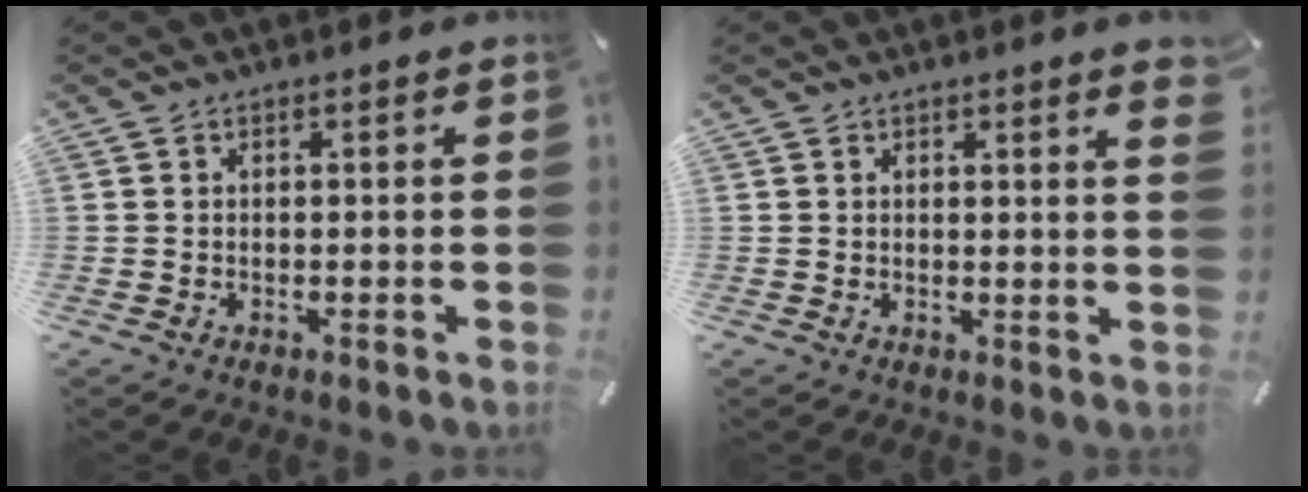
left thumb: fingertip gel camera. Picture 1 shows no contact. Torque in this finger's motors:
{"motor_torque": [0.68, -0.26, 0.35, -0.13, 0.00]}